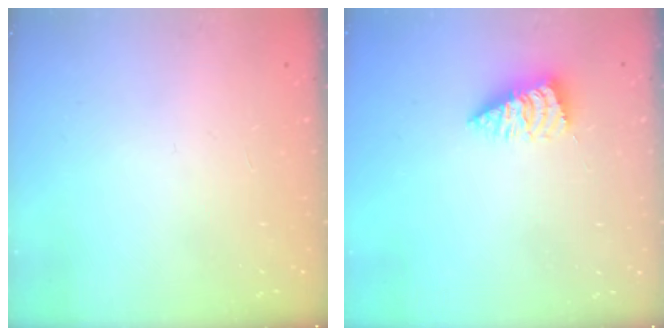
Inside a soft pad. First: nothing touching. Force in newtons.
{"total": 2.1, "press": 2.1, "slide": 0.1}